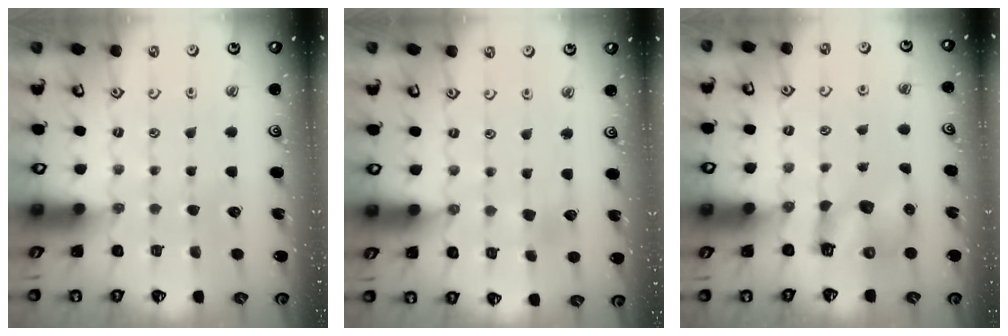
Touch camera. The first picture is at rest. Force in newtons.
{"total": 3.8, "press": 3.8, "slide": 0.4}
{"total": 8.0, "press": 8.0, "slide": 0.8}